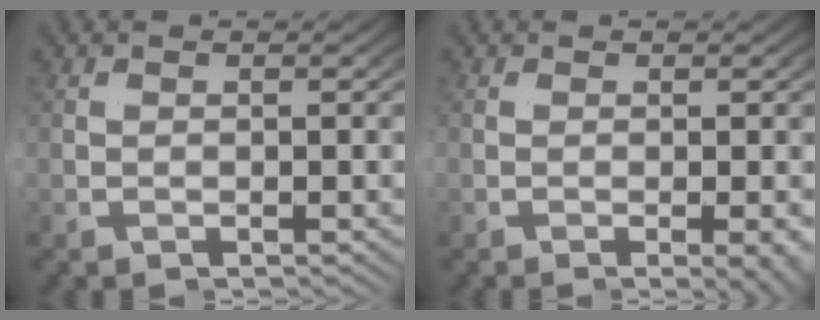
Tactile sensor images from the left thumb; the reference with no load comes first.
{"total": 1.4, "force": [-0.3, -0.3, 1.4], "torque": [-0.025, 0.002, -0.010]}